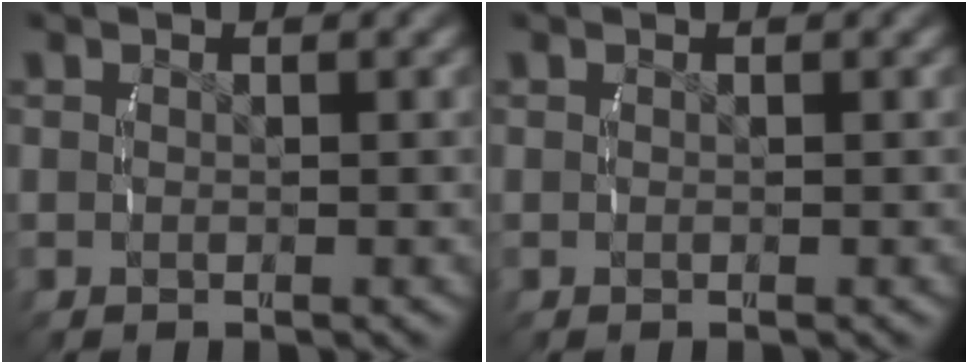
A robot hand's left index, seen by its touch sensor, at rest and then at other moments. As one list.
[{"total": 0.0}]